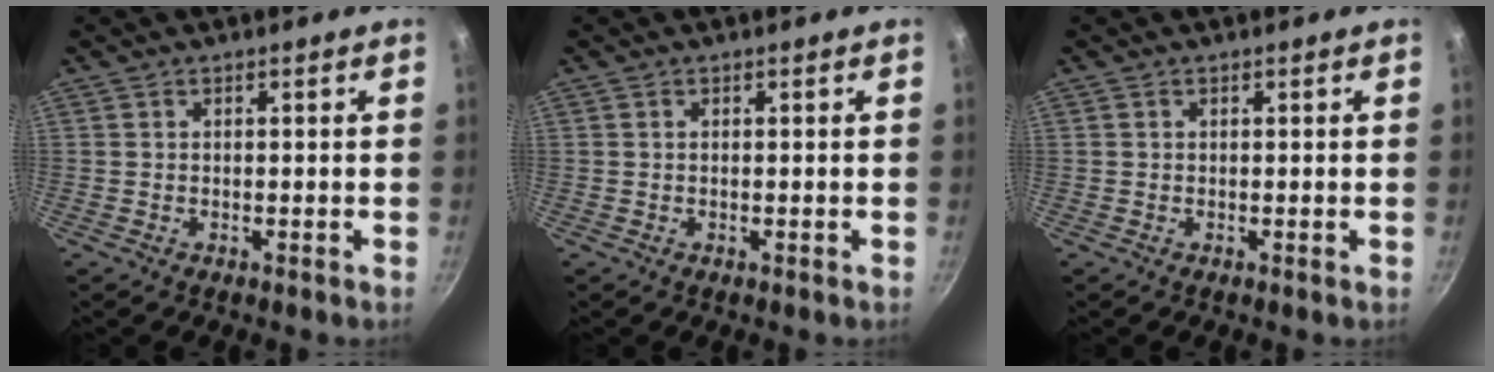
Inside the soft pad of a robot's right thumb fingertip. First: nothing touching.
{"total": 0.0}
{"total": 0.0}